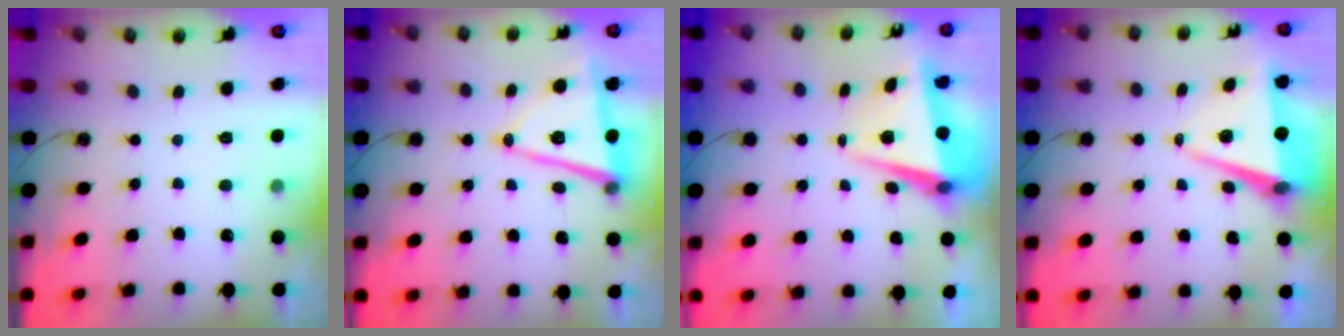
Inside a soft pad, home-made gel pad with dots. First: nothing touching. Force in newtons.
{"total": 13.2, "press": 12.6, "slide": 4.0}
{"total": 6.0, "press": 5.7, "slide": 2.0}
{"total": 7.9, "press": 6.7, "slide": 4.2}